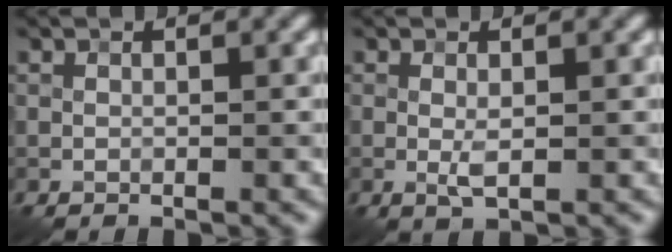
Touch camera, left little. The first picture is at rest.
{"total": 1.4, "force": [0.0, 0.4, 1.4], "torque": [-0.028, -0.001, -0.001]}